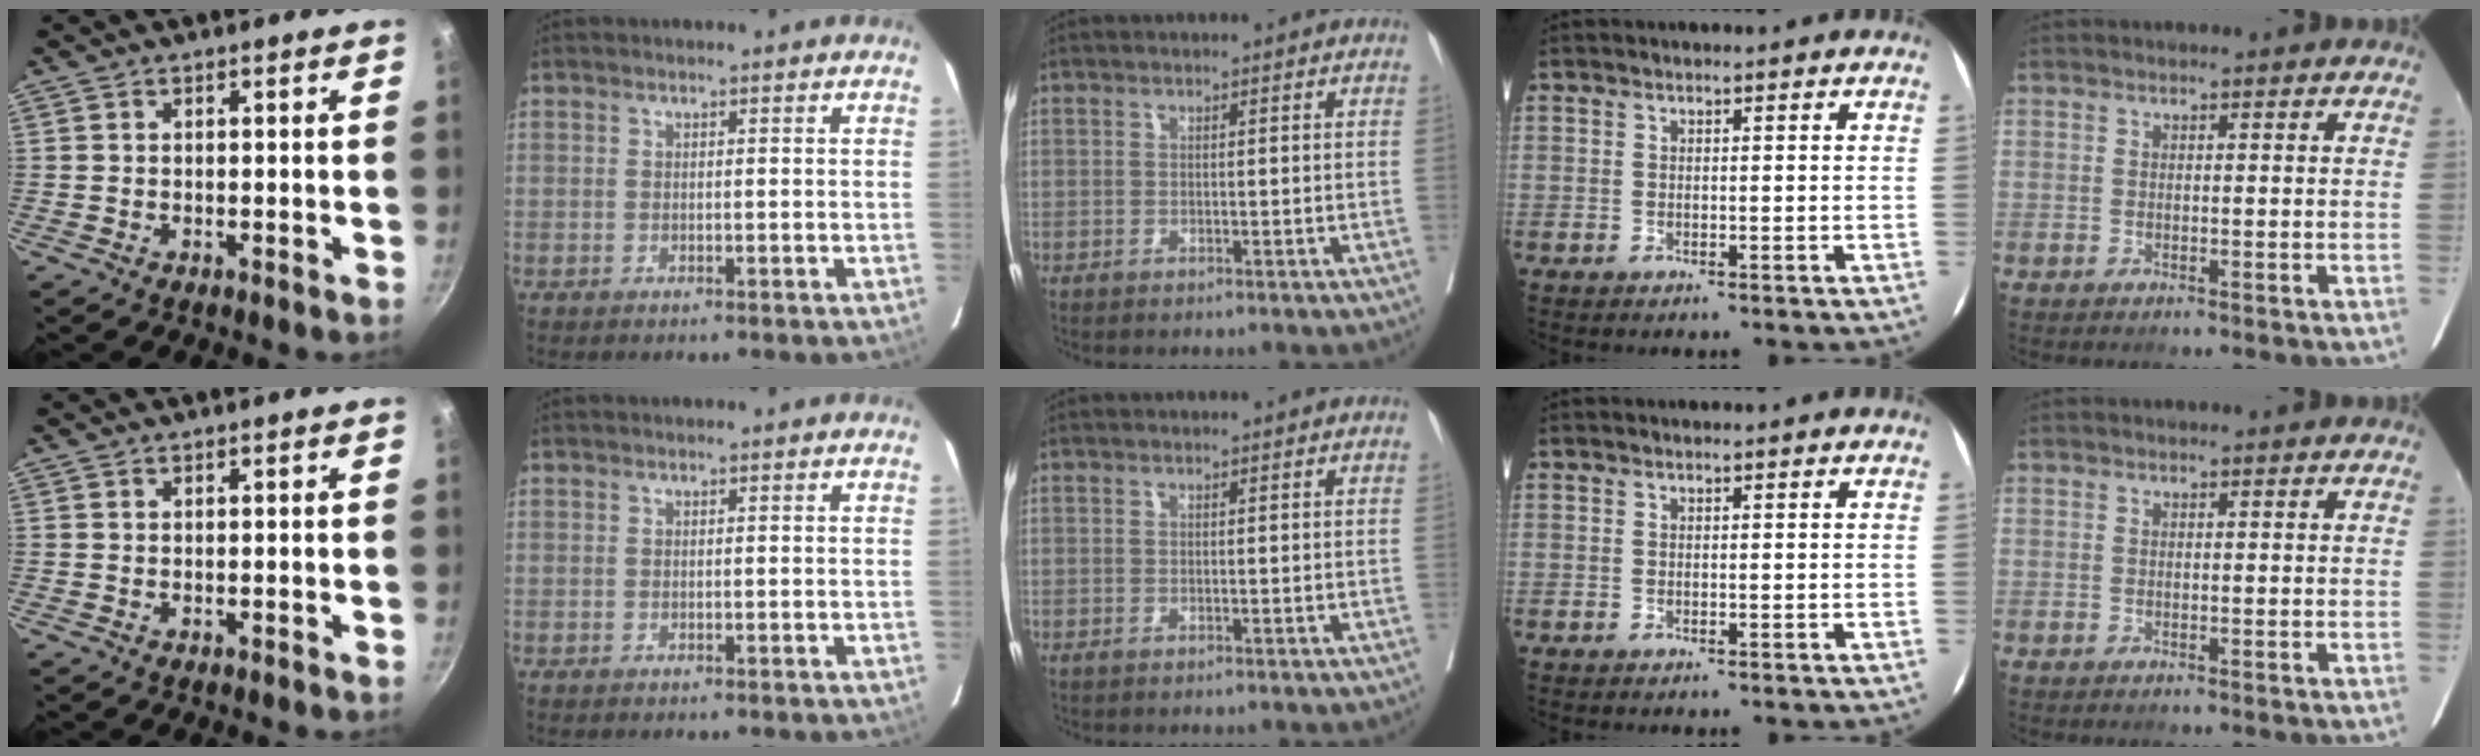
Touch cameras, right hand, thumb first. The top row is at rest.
{}